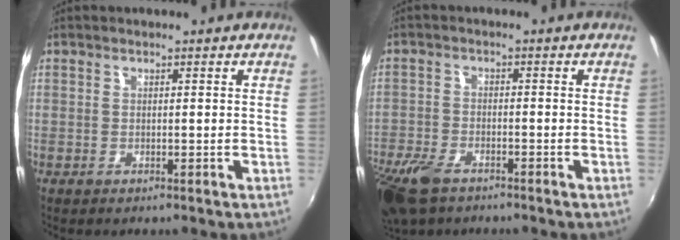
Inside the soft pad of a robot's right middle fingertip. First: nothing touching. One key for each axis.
{"total": 10.0, "fx": -7.0, "fy": 4.8, "fz": 5.4, "tx": -0.151, "ty": -0.026, "tz": -0.136}